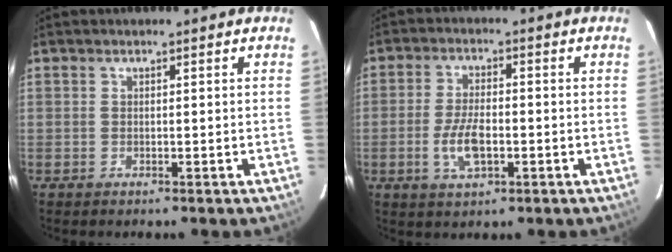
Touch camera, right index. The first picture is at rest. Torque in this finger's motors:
{"motor_torque": [1.13, -0.16, 0.61, 0.11]}